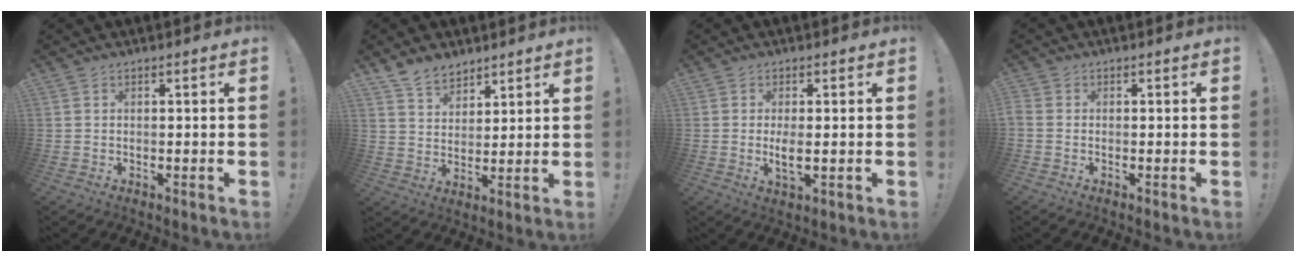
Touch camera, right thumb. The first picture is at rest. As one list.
[{"total": 8.0, "force": [6.5, 4.3, 1.7], "torque": [-0.036, -0.040, 0.127]}, {"total": 4.2, "force": [0.0, 1.2, 4.0], "torque": [-0.063, -0.012, -0.002]}, {"total": 1.0, "force": [-0.4, 0.6, 0.7], "torque": [-0.013, 0.002, -0.006]}]